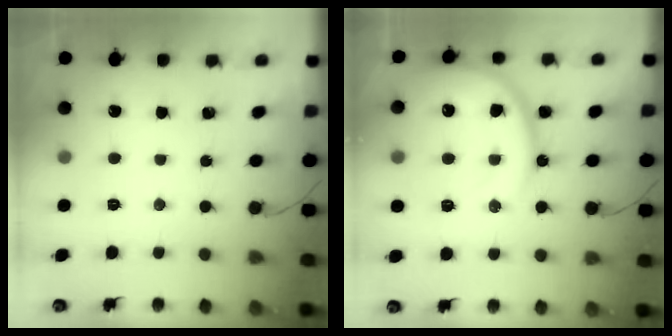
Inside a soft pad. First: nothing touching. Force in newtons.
{"total": 18.2, "press": 18.0, "slide": 2.0}